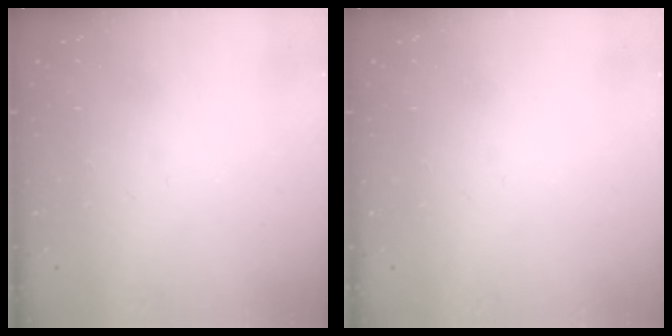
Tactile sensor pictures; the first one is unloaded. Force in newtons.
{"total": 0.0}